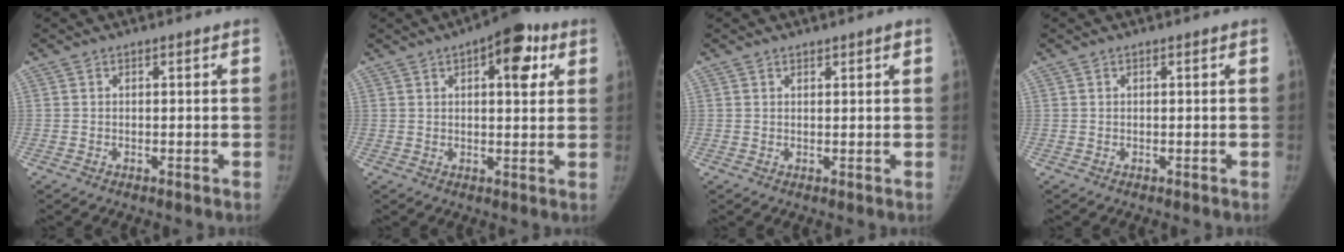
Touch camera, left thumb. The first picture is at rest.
{"total": 9.6, "force": [3.9, 4.3, 7.6], "torque": [-0.071, -0.002, 0.046]}
{"total": 1.1, "force": [0.9, 0.4, 0.5], "torque": [0.002, -0.004, 0.012]}
{"total": 0.0}